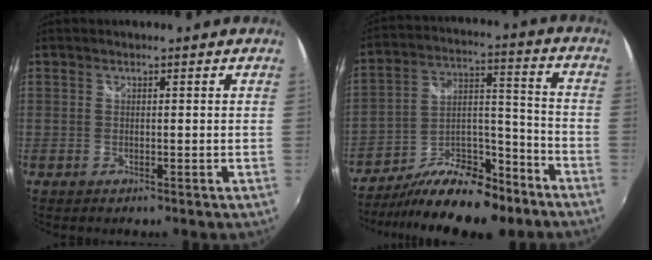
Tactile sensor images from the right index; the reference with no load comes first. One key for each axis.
{"total": 19.6, "fx": -14.9, "fy": 7.5, "fz": 10.2, "tx": -0.190, "ty": 0.008, "tz": -0.236}